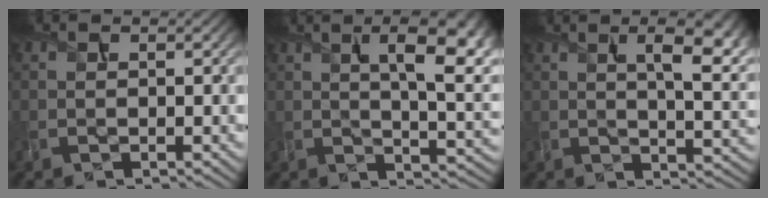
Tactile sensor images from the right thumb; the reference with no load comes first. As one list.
[{"total": 13.2, "force": [4.4, 4.6, 11.6], "torque": [-0.145, 0.019, 0.065]}, {"total": 11.1, "force": [4.3, 3.8, 9.5], "torque": [-0.123, 0.018, 0.061]}]